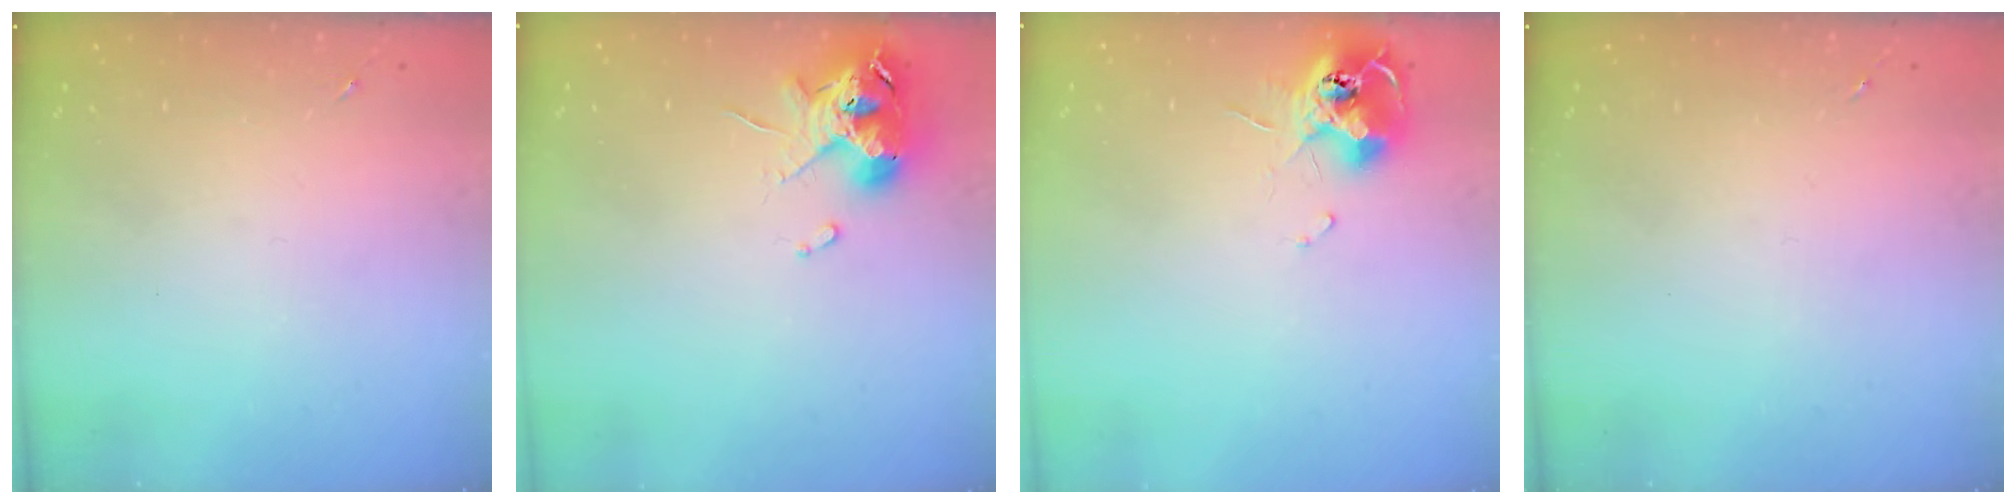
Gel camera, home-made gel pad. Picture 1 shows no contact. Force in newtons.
{"total": 10.8, "press": 10.7, "slide": 1.7}
{"total": 12.0, "press": 11.9, "slide": 1.2}
{"total": 0.0}